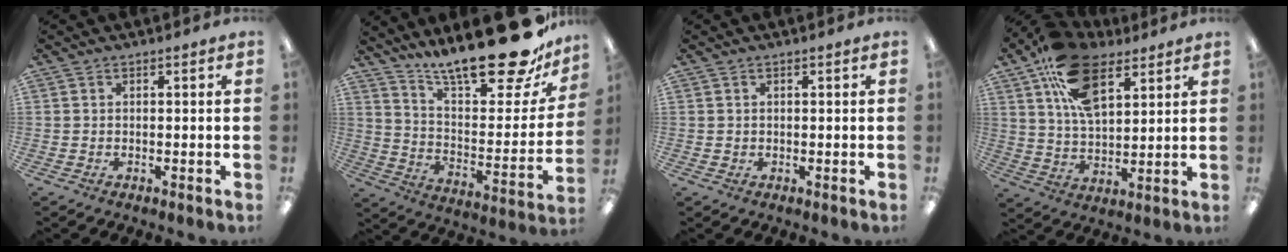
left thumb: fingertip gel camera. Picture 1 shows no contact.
{"total": 24.2, "force": [19.2, 6.1, 13.5], "torque": [-0.190, -0.145, 0.317]}
{"total": 0.7, "force": [0.3, 0.6, -0.1], "torque": [0.001, 0.004, 0.005]}
{"total": 18.3, "force": [9.5, 10.0, 12.1], "torque": [-0.212, -0.017, 0.171]}